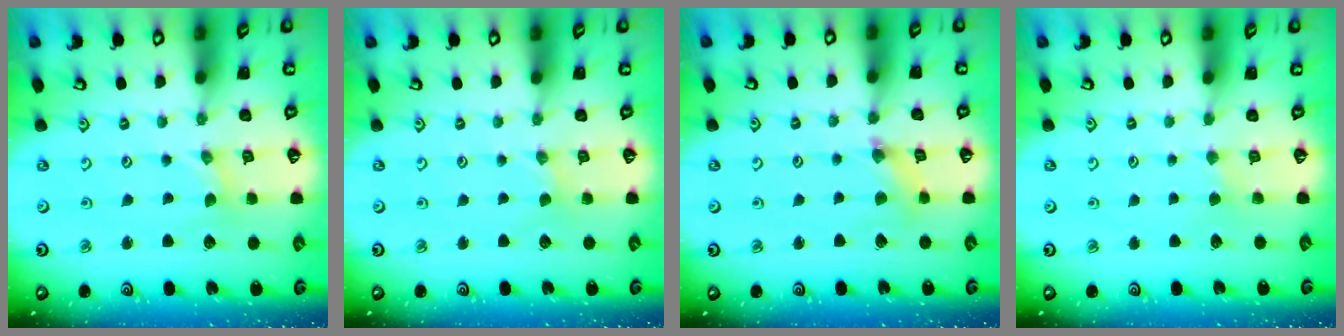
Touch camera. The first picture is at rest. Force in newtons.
{"total": 0.0}
{"total": 2.7, "press": 2.7, "slide": 0.4}
{"total": 1.7, "press": 1.6, "slide": 0.3}